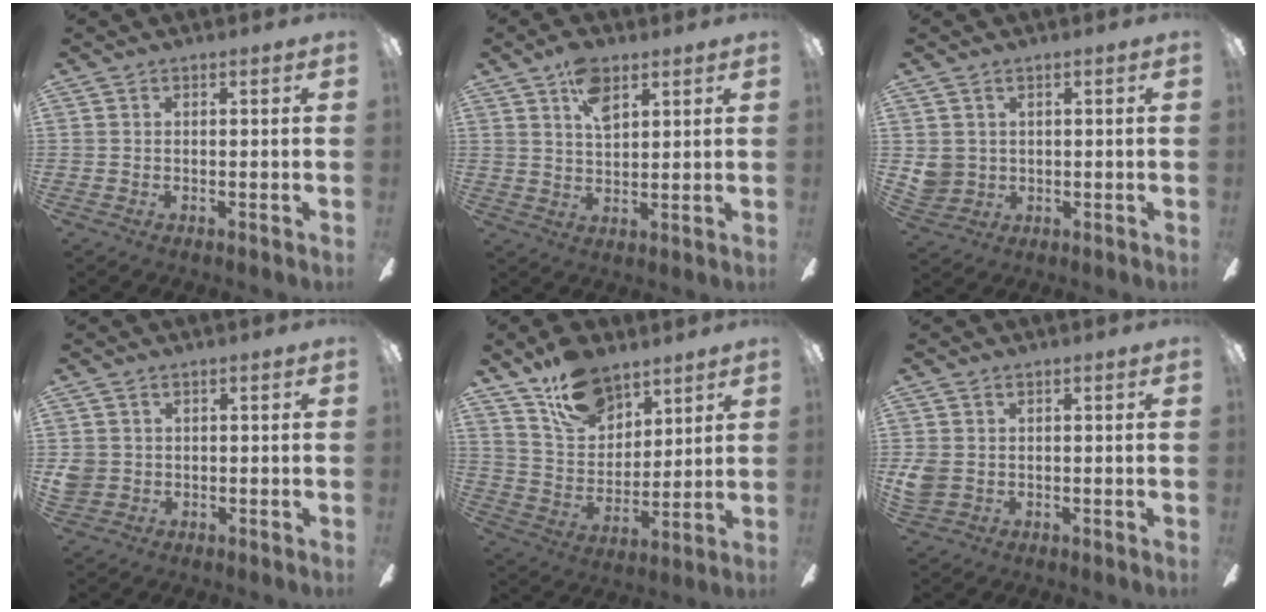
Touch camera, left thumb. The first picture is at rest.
{"total": 7.4, "force": [4.3, 3.7, 4.8], "torque": [-0.072, -0.011, 0.073]}
{"total": 4.3, "force": [1.2, 4.0, 0.9], "torque": [-0.026, 0.004, 0.026]}
{"total": 2.8, "force": [0.4, 2.7, 0.7], "torque": [-0.017, 0.007, 0.010]}
{"total": 14.8, "force": [10.3, 8.4, 6.4], "torque": [-0.119, -0.048, 0.198]}
{"total": 3.9, "force": [0.2, 3.2, 2.2], "torque": [-0.053, 0.002, 0.006]}